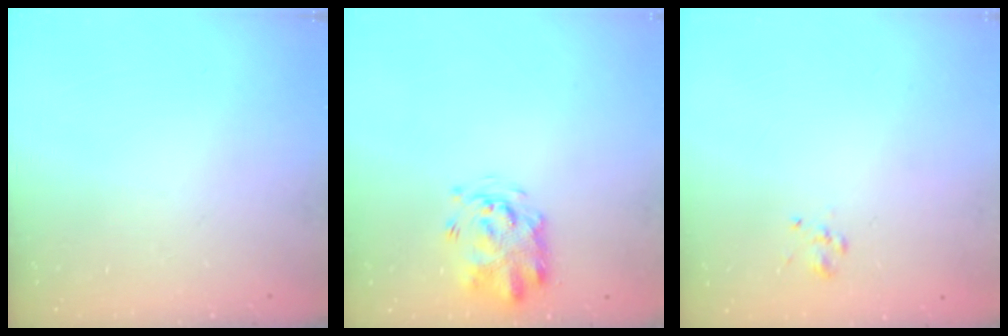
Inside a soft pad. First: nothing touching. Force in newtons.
{"total": 3.4, "press": 3.3, "slide": 0.8}
{"total": 1.0, "press": 0.8, "slide": 0.6}